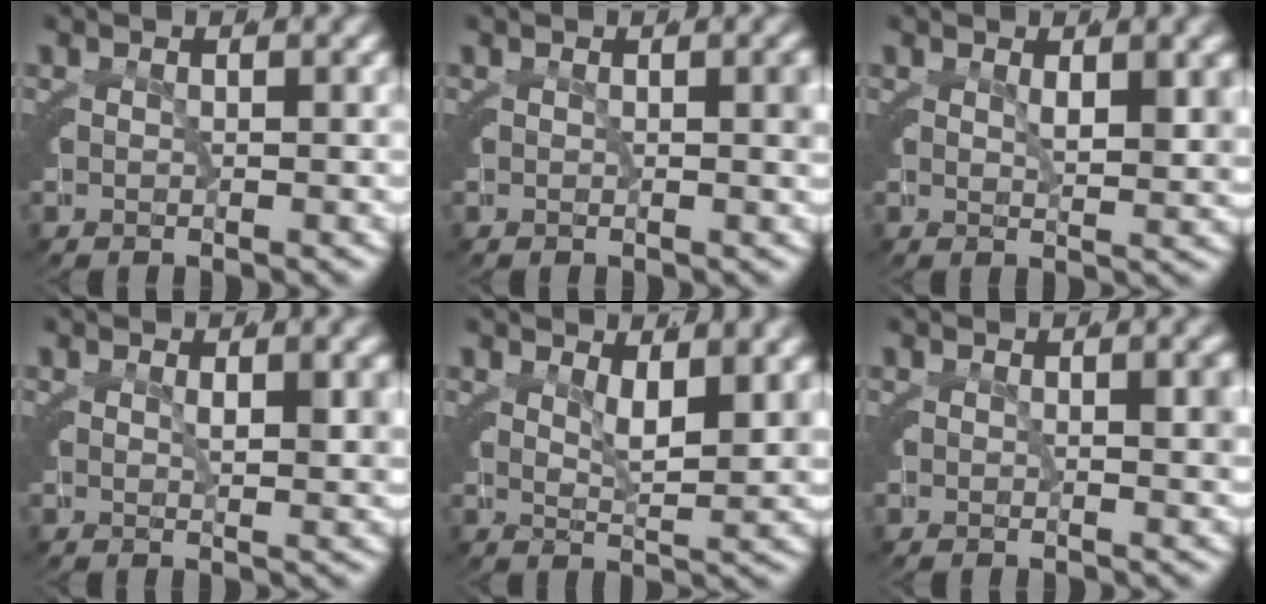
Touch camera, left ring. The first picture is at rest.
{"total": 0.7, "force": [-0.1, 0.0, 0.7], "torque": [-0.004, -0.002, 0.000]}
{"total": 2.7, "force": [1.3, -0.2, 2.3], "torque": [-0.026, -0.014, 0.029]}
{"total": 2.3, "force": [1.0, -0.2, 2.0], "torque": [-0.024, -0.012, 0.022]}
{"total": 3.7, "force": [2.4, -0.1, 2.8], "torque": [-0.032, -0.019, 0.048]}
{"total": 1.3, "force": [0.2, 0.0, 1.3], "torque": [-0.014, -0.006, 0.006]}